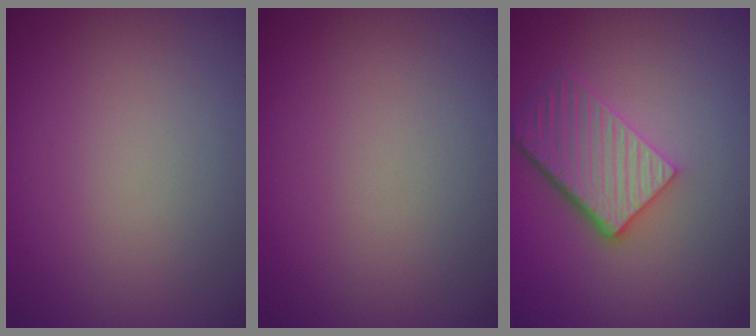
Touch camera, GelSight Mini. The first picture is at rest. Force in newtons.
{"total": 0.0}
{"total": 5.2, "press": 3.9, "slide": 3.4}